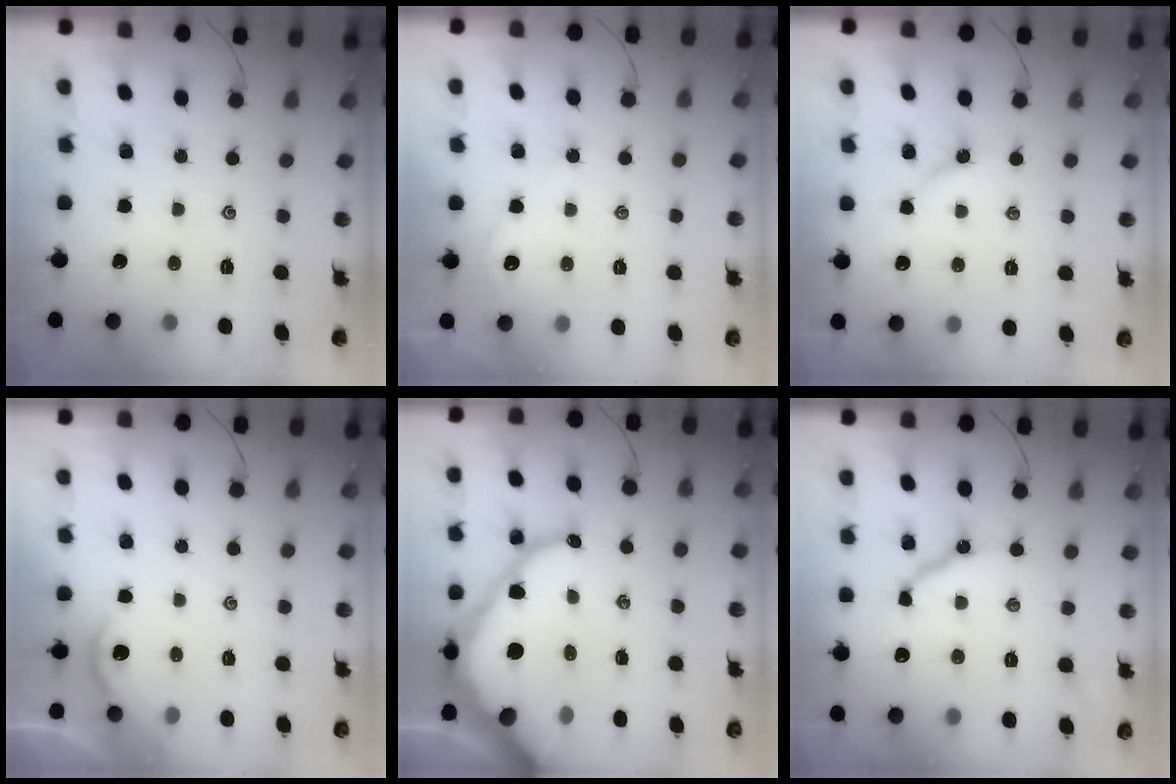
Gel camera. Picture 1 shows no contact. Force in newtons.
{"total": 1.9, "press": 1.9, "slide": 0.4}
{"total": 2.7, "press": 2.7, "slide": 0.4}
{"total": 2.8, "press": 2.8, "slide": 0.3}
{"total": 18.9, "press": 18.8, "slide": 2.2}
{"total": 10.0, "press": 10.0, "slide": 1.3}